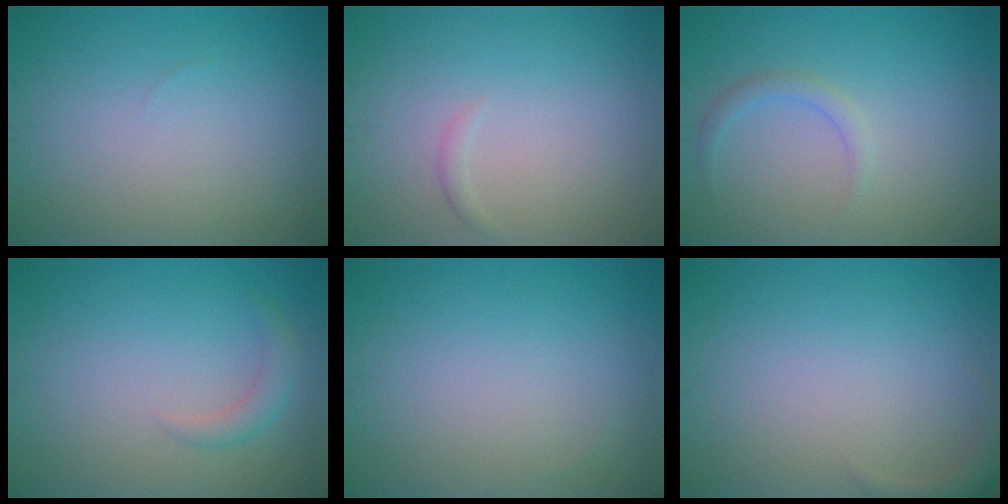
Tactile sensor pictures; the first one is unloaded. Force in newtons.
{"total": 0.5, "press": 0.5, "slide": 0.0}
{"total": 1.3, "press": 1.3, "slide": 0.1}
{"total": 1.6, "press": 1.6, "slide": 0.1}
{"total": 0.0}
{"total": 1.7, "press": 1.7, "slide": 0.2}